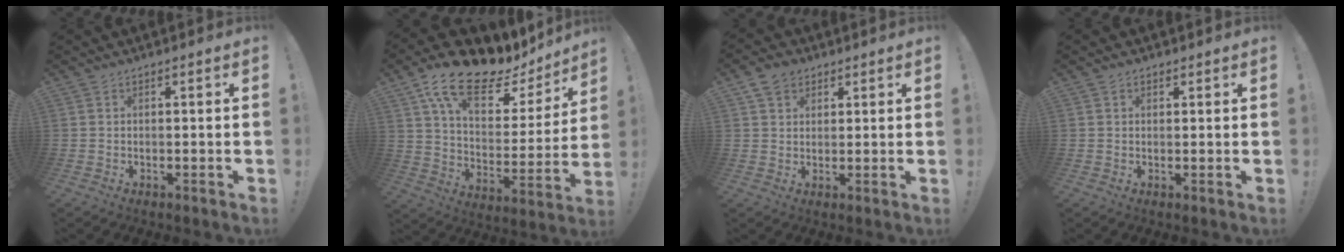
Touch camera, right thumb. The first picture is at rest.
{"total": 18.5, "force": [12.2, 7.8, 11.6], "torque": [-0.199, -0.077, 0.208]}
{"total": 5.7, "force": [3.1, 4.3, 2.2], "torque": [-0.036, -0.003, 0.060]}
{"total": 1.0, "force": [0.6, 0.8, 0.3], "torque": [0.002, -0.002, 0.009]}